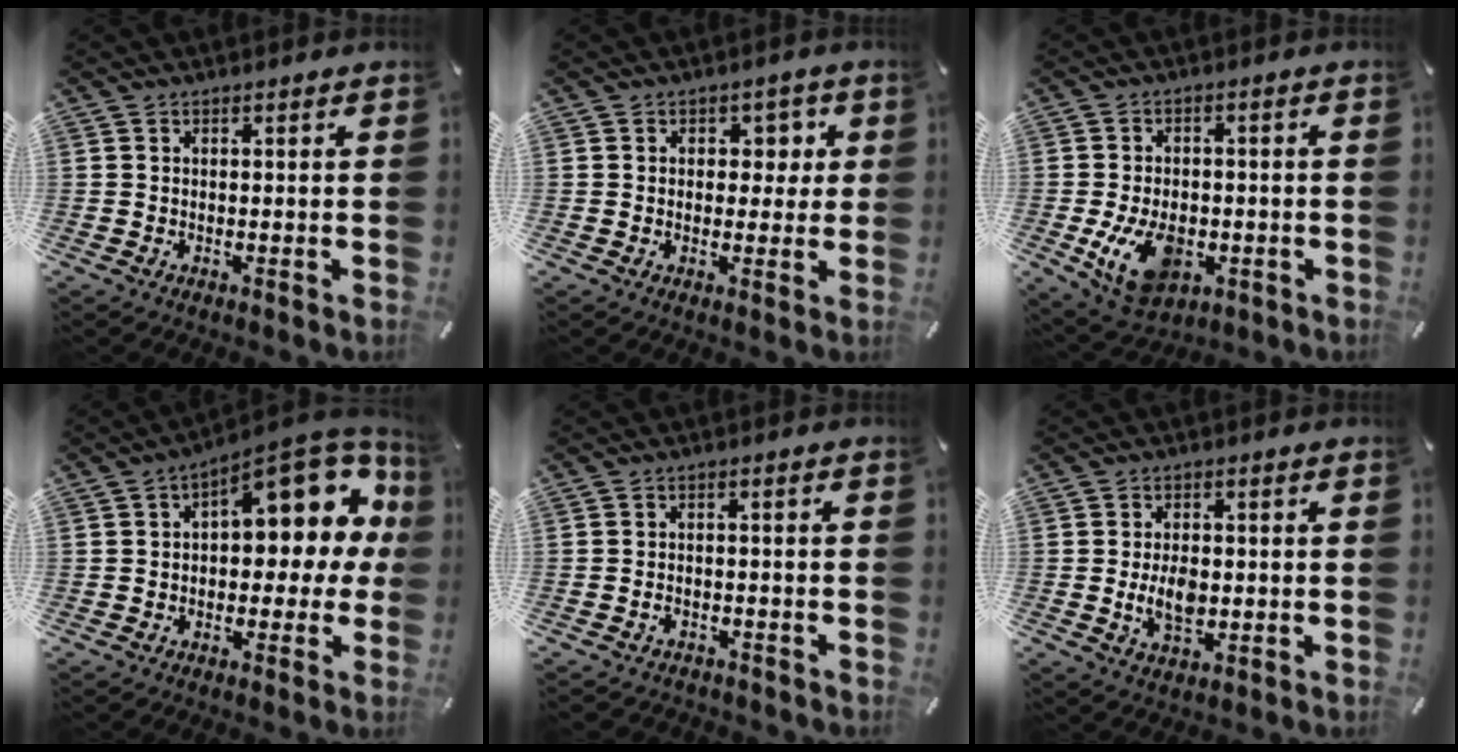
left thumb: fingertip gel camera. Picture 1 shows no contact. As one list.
[{"total": 4.6, "force": [0.9, 3.8, 2.4], "torque": [-0.018, -0.003, 0.004]}, {"total": 11.6, "force": [-3.1, 7.7, 8.1], "torque": [-0.147, -0.004, -0.054]}, {"total": 14.9, "force": [5.7, 7.9, 11.3], "torque": [-0.129, -0.047, 0.094]}, {"total": 2.3, "force": [-1.6, 1.4, 0.8], "torque": [-0.016, 0.009, -0.033]}, {"total": 6.5, "force": [-0.7, 4.0, 5.1], "torque": [-0.108, -0.005, -0.017]}]